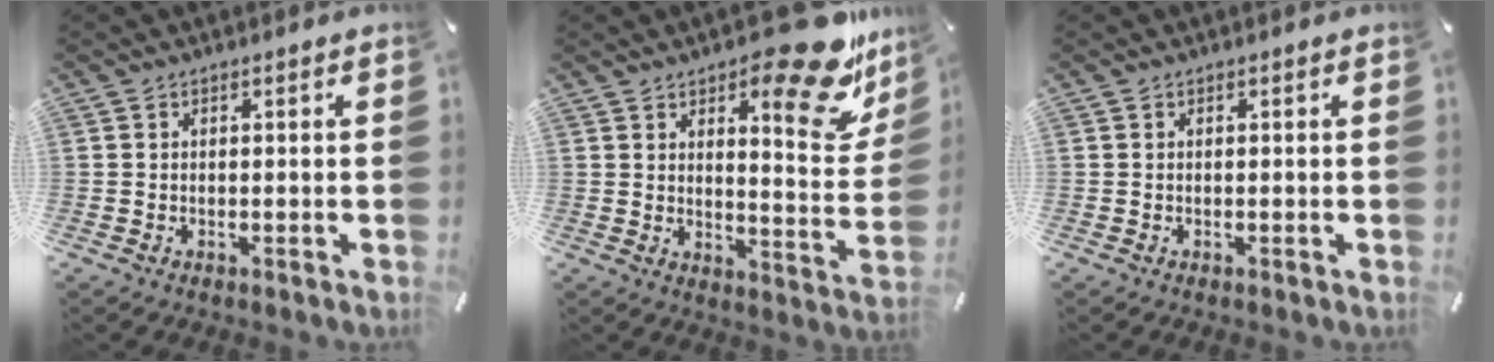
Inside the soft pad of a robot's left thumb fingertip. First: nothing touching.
{"total": 21.8, "force": [13.6, 8.6, 14.7], "torque": [-0.171, -0.107, 0.219]}
{"total": 0.0}